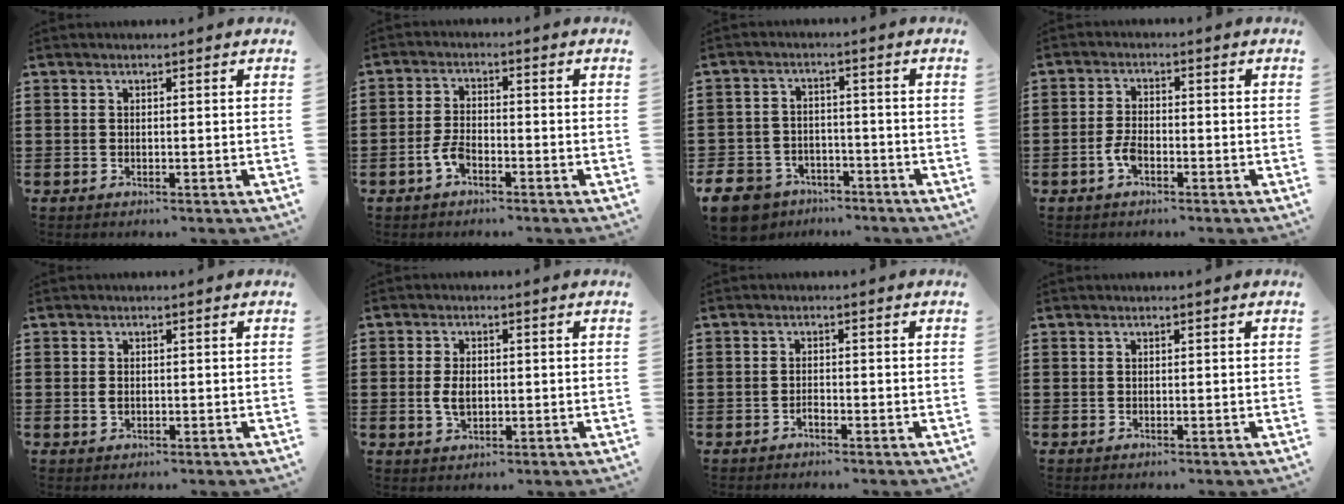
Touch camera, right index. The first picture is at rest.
{"total": 3.5, "force": [-1.9, 1.4, 2.6], "torque": [-0.068, -0.007, -0.040]}
{"total": 6.8, "force": [-5.9, 3.0, 1.6], "torque": [-0.065, 0.013, -0.123]}
{"total": 3.1, "force": [-1.5, 1.4, 2.4], "torque": [-0.067, -0.008, -0.032]}
{"total": 1.1, "force": [-0.1, 0.6, 0.9], "torque": [-0.020, 0.000, -0.002]}
{"total": 3.6, "force": [-0.3, 2.0, 3.0], "torque": [-0.066, 0.000, -0.006]}
{"total": 1.0, "force": [-0.8, 0.3, 0.3], "torque": [-0.010, -0.001, -0.016]}
{"total": 0.0}